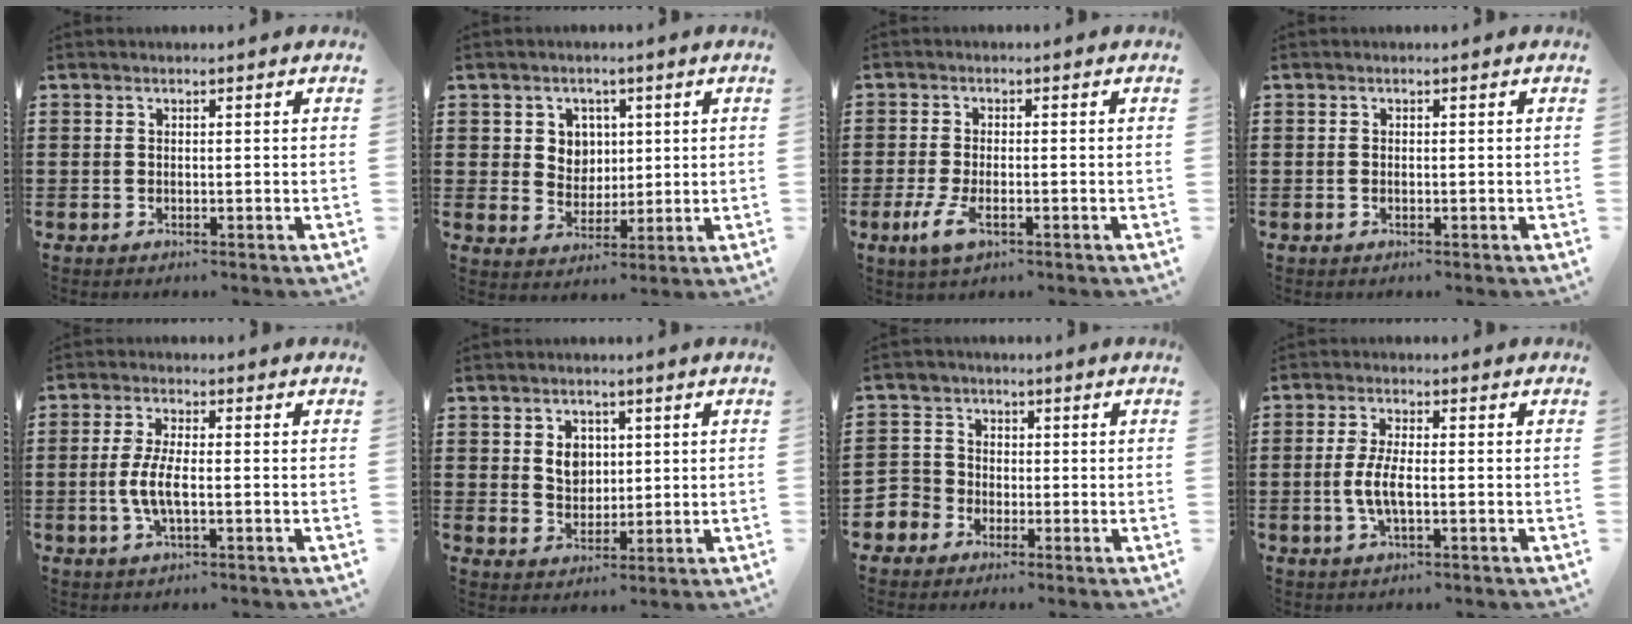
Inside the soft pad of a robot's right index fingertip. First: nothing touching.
{"total": 4.5, "force": [1.5, 4.1, 1.2], "torque": [-0.034, 0.012, 0.023]}
{"total": 4.0, "force": [-1.6, 1.4, 3.4], "torque": [-0.086, -0.011, -0.036]}
{"total": 0.0}
{"total": 5.2, "force": [-1.2, 1.4, 4.9], "torque": [-0.114, -0.007, -0.030]}
{"total": 4.0, "force": [1.0, 3.3, 2.1], "torque": [-0.046, 0.008, 0.014]}
{"total": 4.9, "force": [-1.1, 4.7, 0.4], "torque": [-0.045, 0.005, -0.026]}
{"total": 4.8, "force": [-1.0, 1.3, 4.5], "torque": [-0.107, -0.007, -0.028]}